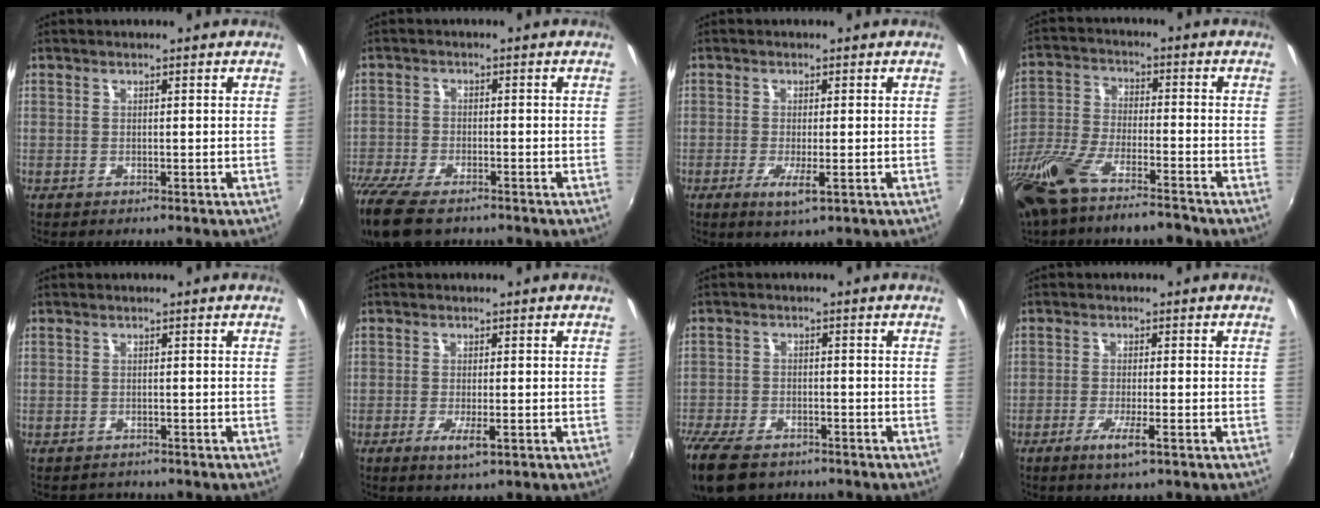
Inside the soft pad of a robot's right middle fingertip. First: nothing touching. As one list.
[{"total": 12.0, "force": [-9.3, 4.2, 6.4], "torque": [-0.164, -0.049, -0.172]}, {"total": 3.9, "force": [-1.5, 0.6, 3.5], "torque": [-0.074, -0.013, -0.026]}, {"total": 17.2, "force": [-13.0, 4.7, 10.3], "torque": [-0.234, -0.044, -0.239]}, {"total": 1.8, "force": [-1.5, 0.9, -0.1], "torque": [-0.003, -0.003, -0.023]}, {"total": 3.8, "force": [-1.7, 0.8, 3.3], "torque": [-0.067, -0.011, -0.028]}, {"total": 12.8, "force": [-9.4, 6.3, 6.1], "torque": [-0.169, -0.034, -0.172]}, {"total": 4.2, "force": [-2.3, 0.2, 3.5], "torque": [-0.074, -0.011, -0.044]}]